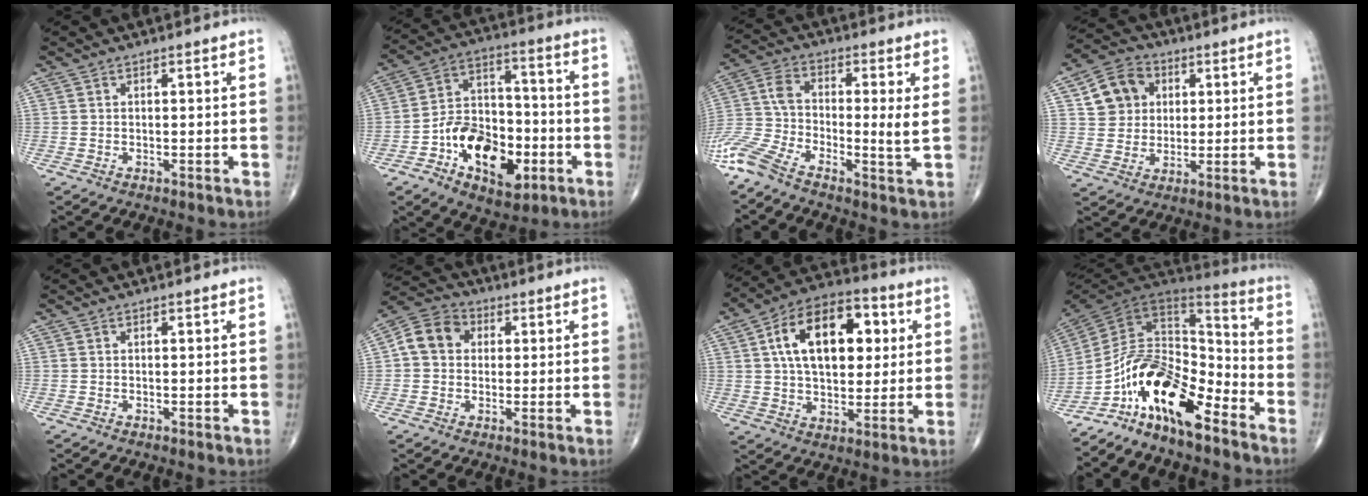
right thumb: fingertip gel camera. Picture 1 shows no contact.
{"total": 17.7, "force": [-6.3, 10.9, 12.5], "torque": [-0.164, 0.043, -0.099]}
{"total": 9.7, "force": [-3.1, 2.6, 8.8], "torque": [-0.192, 0.015, -0.076]}
{"total": 9.6, "force": [2.8, 8.3, 3.9], "torque": [-0.041, 0.001, 0.047]}
{"total": 0.0}
{"total": 8.0, "force": [1.2, 6.7, 4.3], "torque": [-0.062, 0.018, 0.008]}
{"total": 19.4, "force": [4.7, 11.3, 15.0], "torque": [-0.207, 0.013, 0.072]}
{"total": 17.6, "force": [-10.5, 7.2, 12.2], "torque": [-0.192, 0.094, -0.191]}